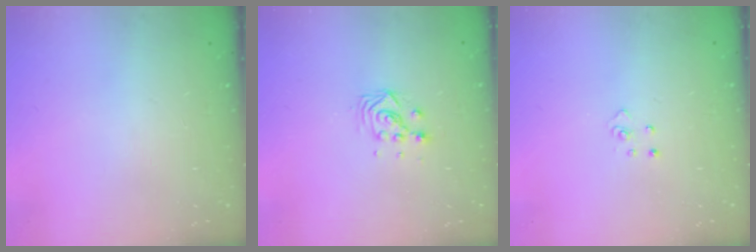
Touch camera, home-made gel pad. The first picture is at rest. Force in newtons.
{"total": 3.7, "press": 3.7, "slide": 0.3}
{"total": 3.2, "press": 3.2, "slide": 0.2}